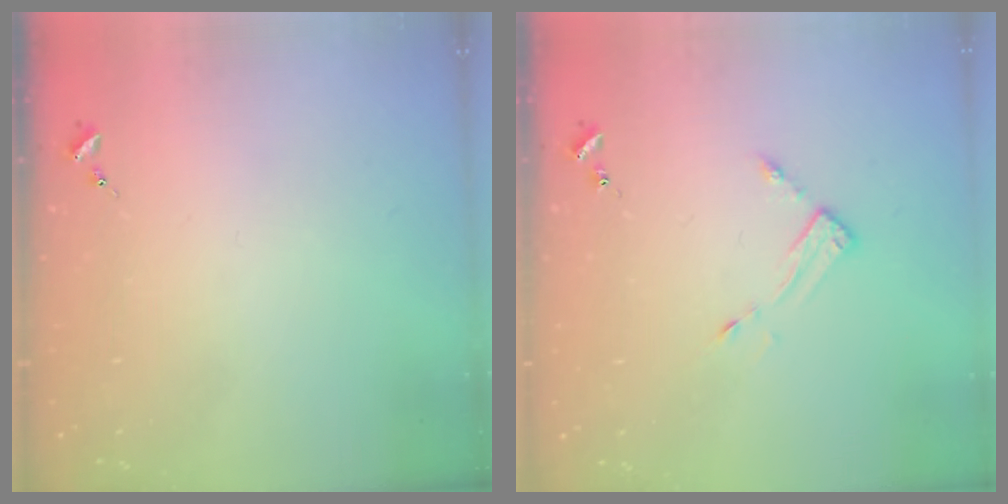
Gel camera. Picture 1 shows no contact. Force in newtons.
{"total": 3.0, "press": 3.0, "slide": 0.3}